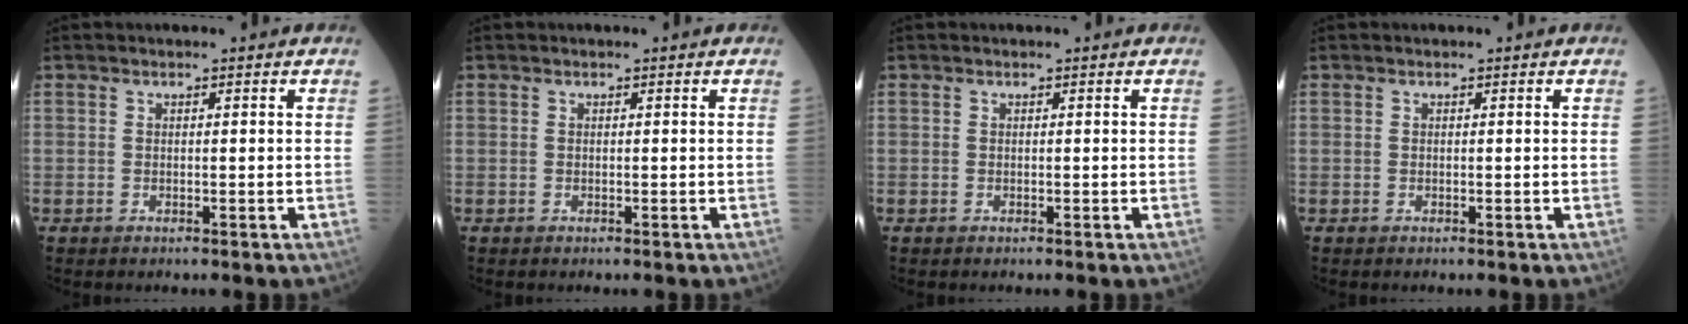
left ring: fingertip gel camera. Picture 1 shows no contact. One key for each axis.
{"total": 0.0}
{"total": 0.0}
{"total": 0.0}